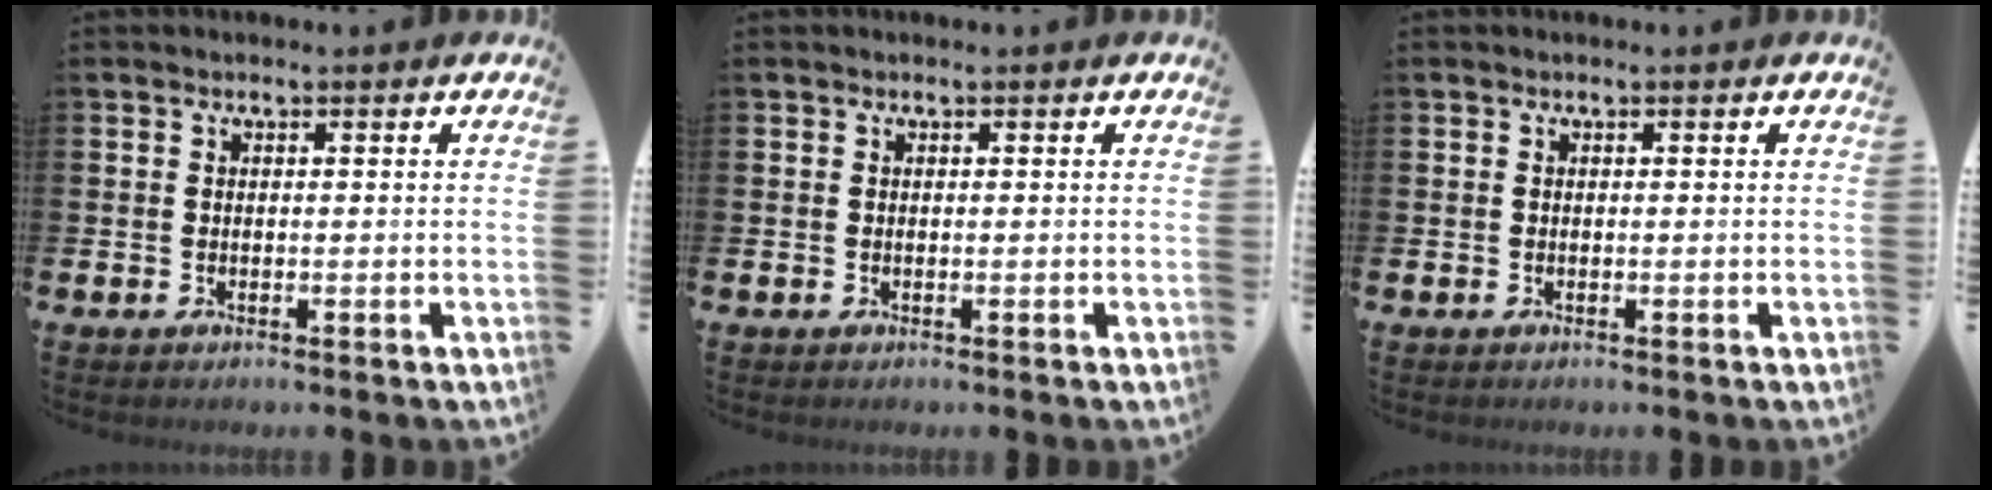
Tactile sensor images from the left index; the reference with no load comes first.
{"total": 0.0}
{"total": 0.0}